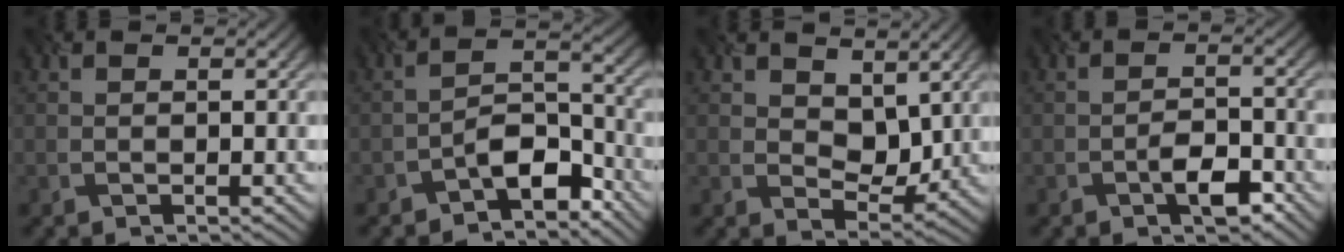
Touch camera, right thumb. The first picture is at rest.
{"total": 7.0, "force": [-5.5, 2.9, 3.3], "torque": [-0.043, 0.013, -0.102]}
{"total": 5.3, "force": [2.4, 3.5, 3.0], "torque": [-0.069, -0.006, 0.046]}
{"total": 3.8, "force": [-2.6, 1.6, 2.3], "torque": [-0.040, 0.006, -0.040]}